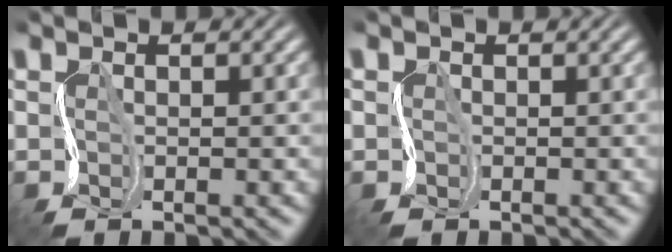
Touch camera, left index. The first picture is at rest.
{"total": 4.0, "force": [1.0, 3.6, 1.5], "torque": [-0.040, 0.016, -0.029]}